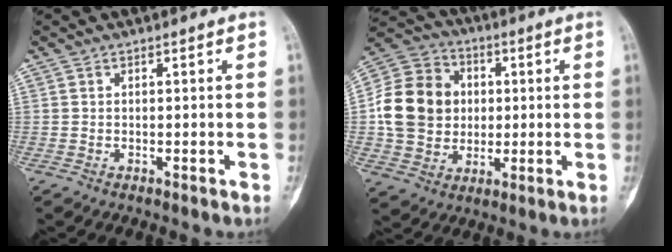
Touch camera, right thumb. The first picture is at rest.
{"total": 16.3, "force": [0.9, 13.8, 8.5], "torque": [-0.143, 0.021, 0.017]}